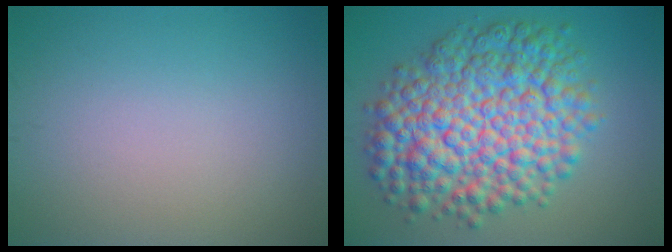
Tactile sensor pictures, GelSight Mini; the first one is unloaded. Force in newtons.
{"total": 11.5, "press": 11.5, "slide": 0.2}